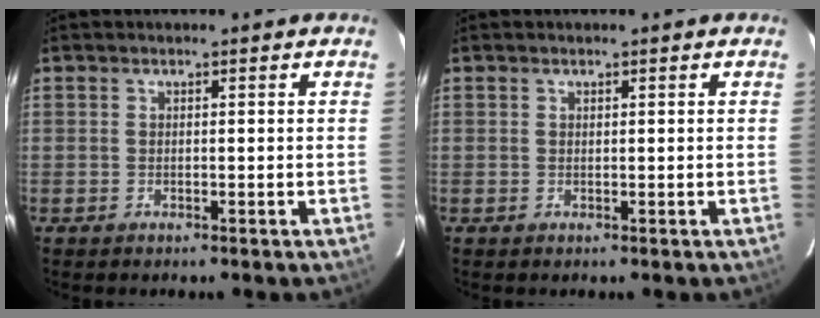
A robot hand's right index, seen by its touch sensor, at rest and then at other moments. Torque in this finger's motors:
{"motor_torque": [-0.08, 0.16, -0.02, 0.00]}